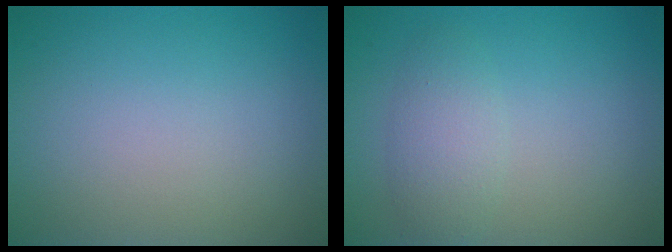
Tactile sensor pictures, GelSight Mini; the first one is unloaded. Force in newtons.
{"total": 2.5, "press": 2.5, "slide": 0.2}